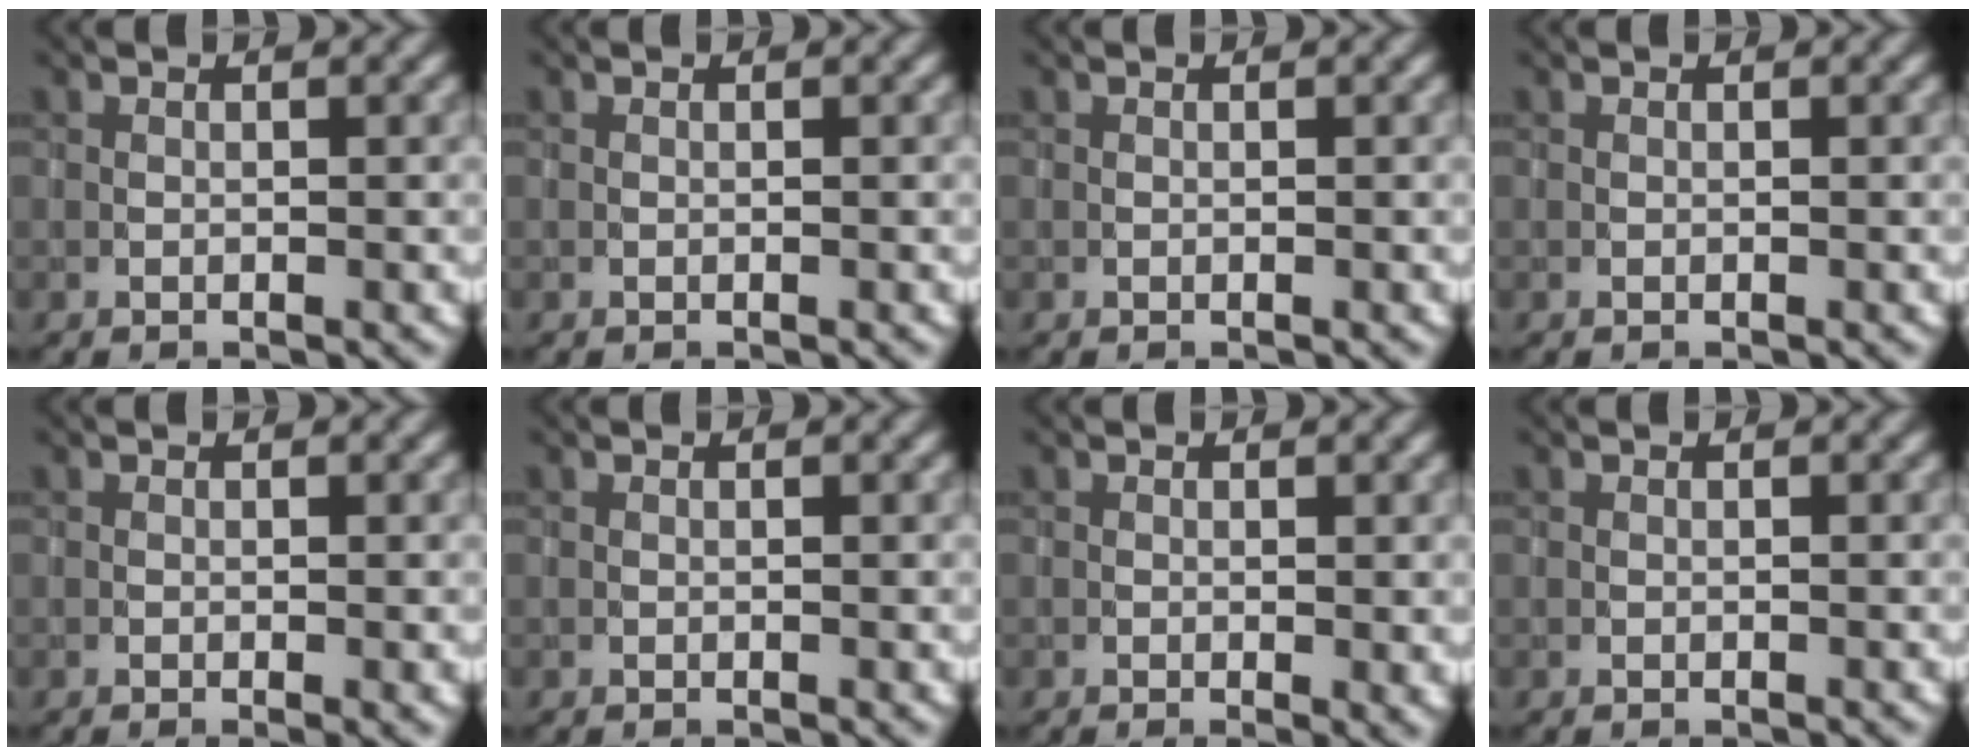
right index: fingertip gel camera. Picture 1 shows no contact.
{"total": 0.0}
{"total": 0.0}
{"total": 0.0}
{"total": 0.8, "force": [-0.1, 0.1, 0.8], "torque": [-0.009, -0.005, -0.003]}
{"total": 0.0}
{"total": 1.1, "force": [0.0, 0.3, 1.1], "torque": [-0.011, -0.007, -0.003]}
{"total": 0.0}